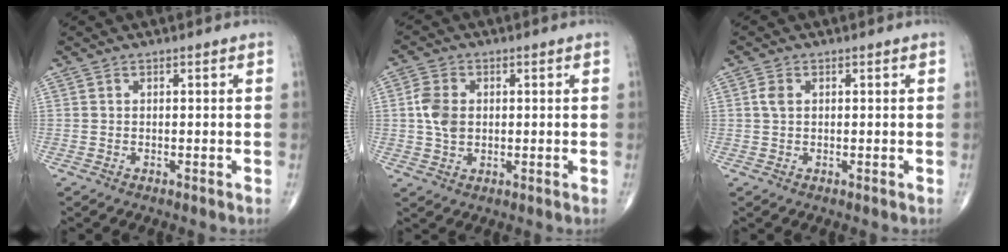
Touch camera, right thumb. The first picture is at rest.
{"total": 5.6, "force": [0.4, 4.1, 3.8], "torque": [-0.070, 0.001, 0.006]}
{"total": 1.7, "force": [0.4, 1.1, 1.3], "torque": [-0.028, 0.004, 0.007]}